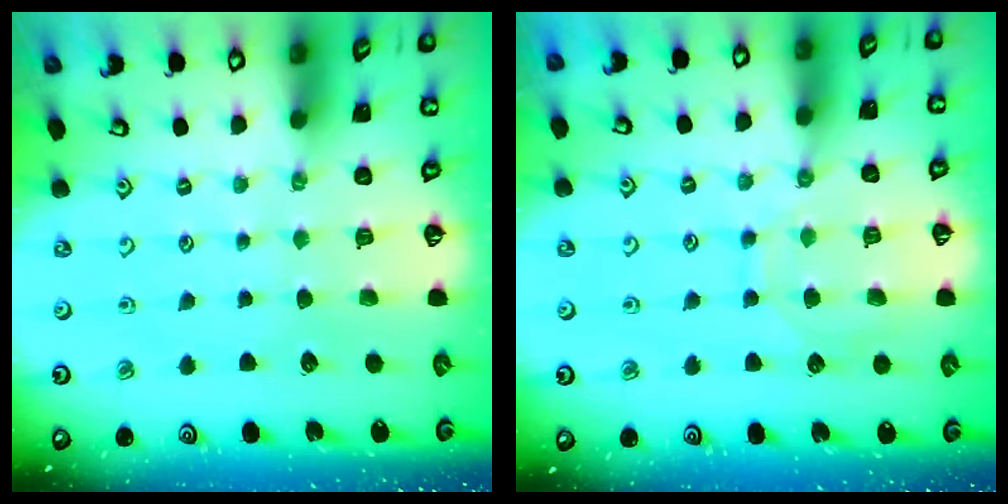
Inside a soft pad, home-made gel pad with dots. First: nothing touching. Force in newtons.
{"total": 9.7, "press": 9.7, "slide": 0.8}